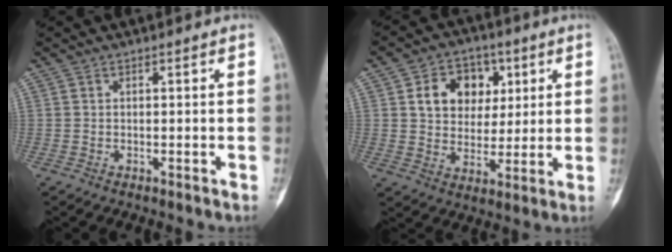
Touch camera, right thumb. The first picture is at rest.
{"total": 11.7, "force": [3.7, 9.1, 6.3], "torque": [-0.055, -0.006, 0.064]}